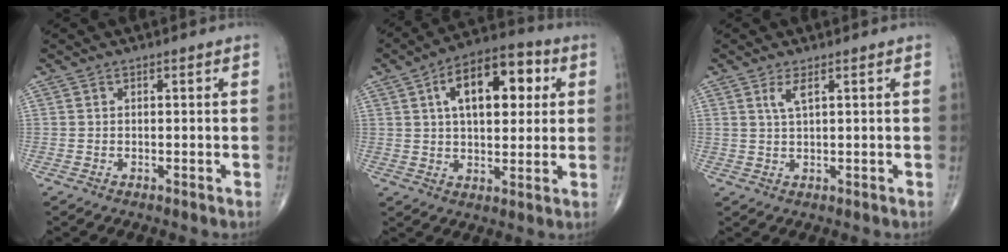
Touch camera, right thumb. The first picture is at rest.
{"total": 15.6, "force": [4.4, 8.1, 12.6], "torque": [-0.165, 0.013, 0.064]}
{"total": 2.5, "force": [1.2, 0.5, 2.1], "torque": [-0.052, -0.006, 0.030]}